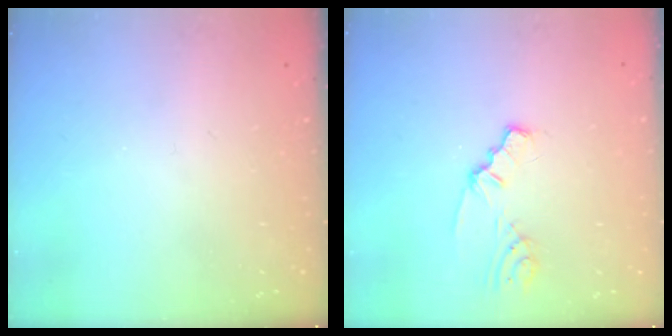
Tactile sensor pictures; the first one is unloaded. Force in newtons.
{"total": 2.1, "press": 2.1, "slide": 0.2}